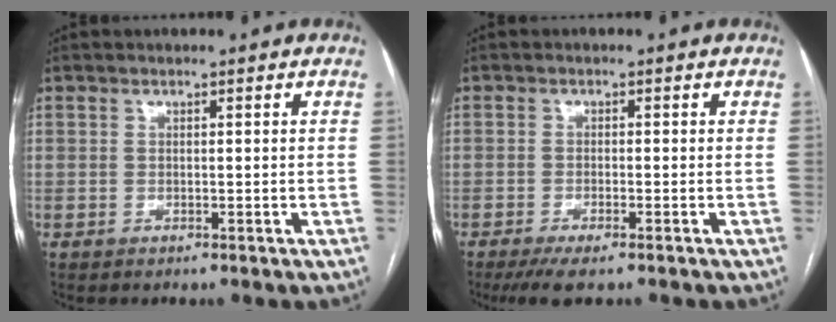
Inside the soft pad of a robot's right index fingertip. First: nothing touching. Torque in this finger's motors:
{"motor_torque": [0.42, -0.16, 0.14, 0.04]}